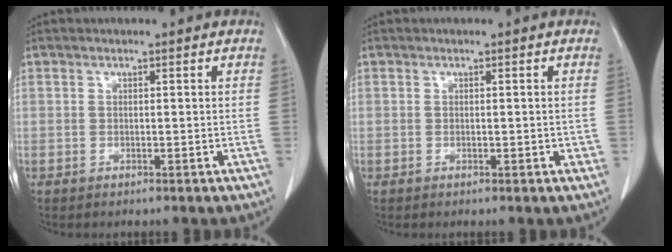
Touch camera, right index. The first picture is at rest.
{"total": 0.8, "force": [-0.1, 0.5, 0.6], "torque": [-0.011, 0.001, 0.002]}